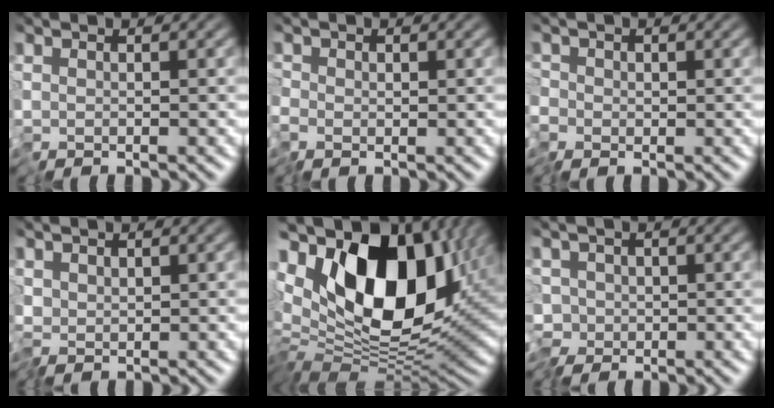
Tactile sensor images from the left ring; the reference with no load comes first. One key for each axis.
{"total": 1.2, "fx": -0.4, "fy": 1.1, "fz": 0.2, "tx": -0.008, "ty": -0.001, "tz": -0.012}
{"total": 1.9, "fx": -0.5, "fy": 1.7, "fz": 0.5, "tx": -0.014, "ty": -0.005, "tz": -0.014}
{"total": 0.9, "fx": 0.3, "fy": 0.7, "fz": 0.5, "tx": -0.016, "ty": 0.001, "tz": 0.002}
{"total": 15.0, "fx": 2.4, "fy": 8.4, "fz": 12.2, "tx": -0.190, "ty": 0.009, "tz": 0.018}
{"total": 2.4, "fx": -0.6, "fy": 2.0, "fz": 1.1, "tx": -0.021, "ty": 0.002, "tz": -0.024}